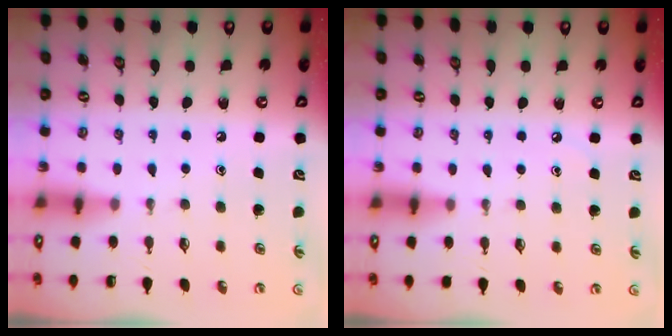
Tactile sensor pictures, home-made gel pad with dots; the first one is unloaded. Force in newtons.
{"total": 2.2, "press": 2.2, "slide": 0.3}